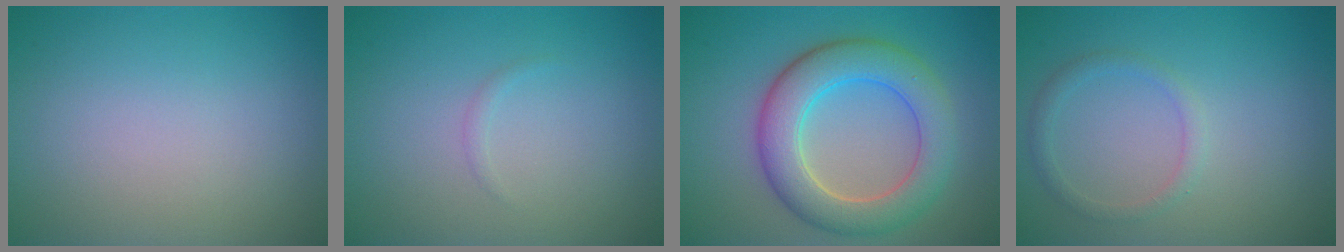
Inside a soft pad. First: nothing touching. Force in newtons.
{"total": 0.5, "press": 0.5, "slide": 0.0}
{"total": 6.8, "press": 6.8, "slide": 0.2}
{"total": 1.4, "press": 1.4, "slide": 0.2}